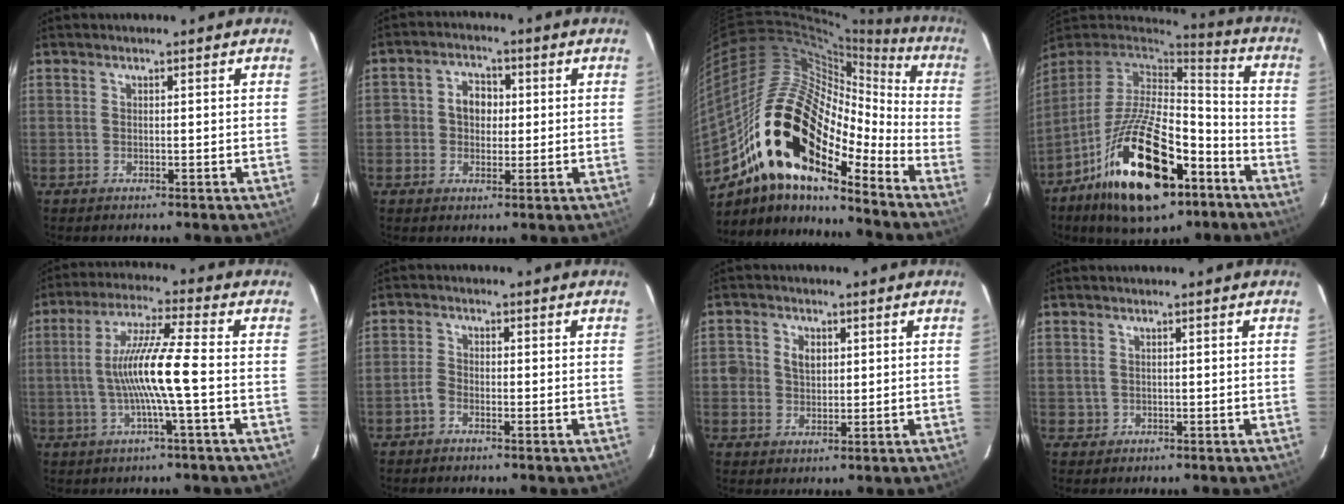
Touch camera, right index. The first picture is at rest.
{"total": 5.4, "force": [0.1, 4.7, 2.6], "torque": [-0.047, 0.016, 0.001]}
{"total": 22.7, "force": [-13.7, 10.2, 15.0], "torque": [-0.257, -0.008, -0.264]}
{"total": 25.3, "force": [-13.1, 10.9, 18.6], "torque": [-0.354, -0.018, -0.211]}
{"total": 11.0, "force": [-1.8, -0.7, 10.8], "torque": [-0.208, 0.006, -0.032]}
{"total": 2.2, "force": [-1.6, 1.2, 0.9], "torque": [-0.023, 0.007, -0.032]}
{"total": 4.4, "force": [0.6, 3.9, 2.0], "torque": [-0.038, 0.011, 0.013]}
{"total": 1.4, "force": [-0.1, 1.4, 0.0], "torque": [0.003, 0.006, 0.003]}